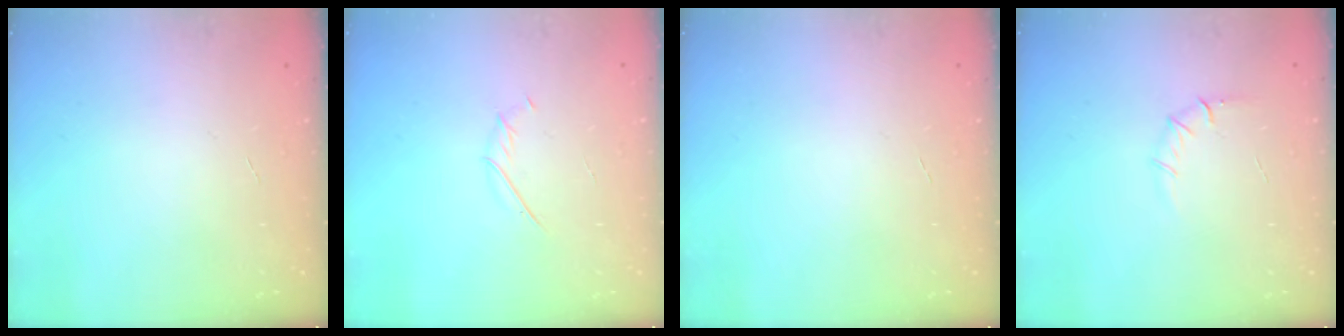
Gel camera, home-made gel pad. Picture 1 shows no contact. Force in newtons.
{"total": 2.0, "press": 2.0, "slide": 0.6}
{"total": 0.0}
{"total": 6.1, "press": 5.7, "slide": 2.1}